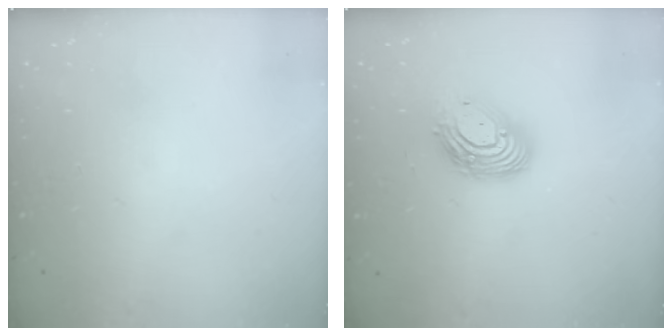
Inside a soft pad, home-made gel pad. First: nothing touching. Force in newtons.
{"total": 13.0, "press": 12.9, "slide": 1.2}